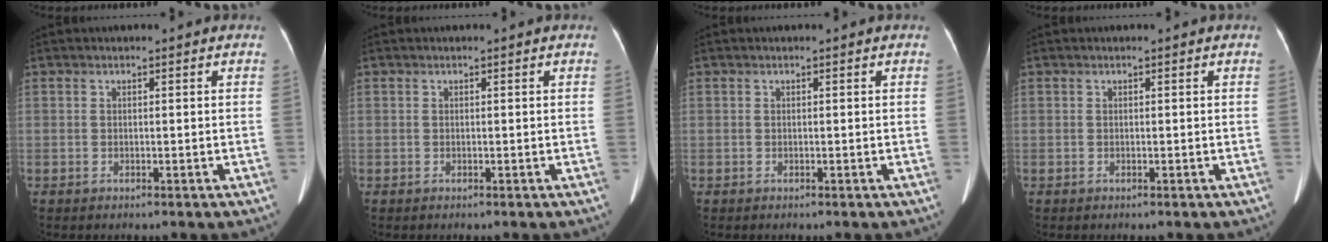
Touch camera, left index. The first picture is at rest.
{"total": 0.0}
{"total": 0.0}
{"total": 0.0}